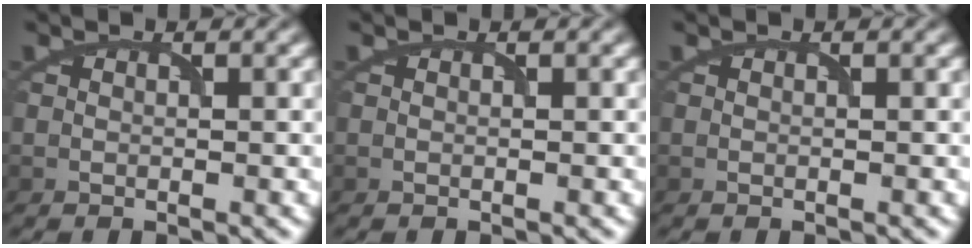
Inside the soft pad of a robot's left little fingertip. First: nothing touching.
{"total": 0.0}
{"total": 0.0}